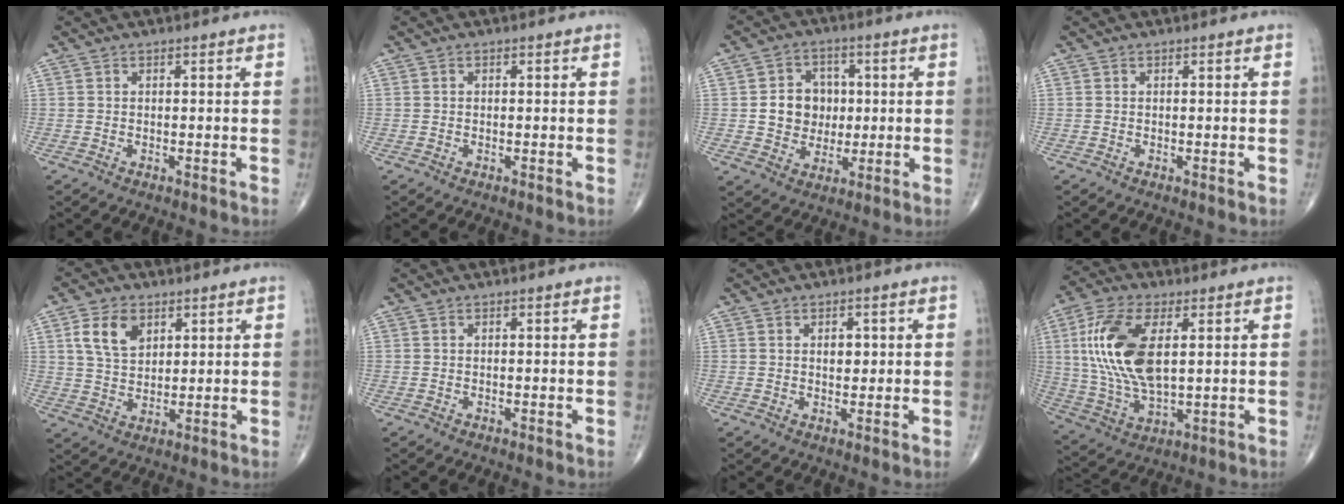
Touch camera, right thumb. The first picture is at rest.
{"total": 0.0}
{"total": 9.0, "force": [0.6, 7.9, 4.3], "torque": [-0.024, 0.005, 0.010]}
{"total": 0.0}
{"total": 8.2, "force": [3.5, 5.4, 5.1], "torque": [-0.077, -0.013, 0.070]}
{"total": 0.0}
{"total": 2.5, "force": [0.6, 1.6, 1.8], "torque": [-0.010, -0.003, 0.006]}
{"total": 17.1, "force": [3.4, 8.2, 14.6], "torque": [-0.299, -0.007, 0.070]}